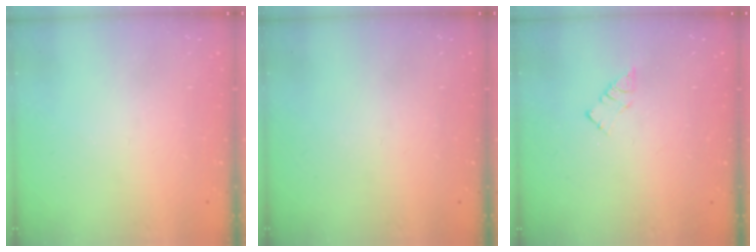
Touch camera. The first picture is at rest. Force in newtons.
{"total": 0.0}
{"total": 3.1, "press": 3.1, "slide": 0.2}